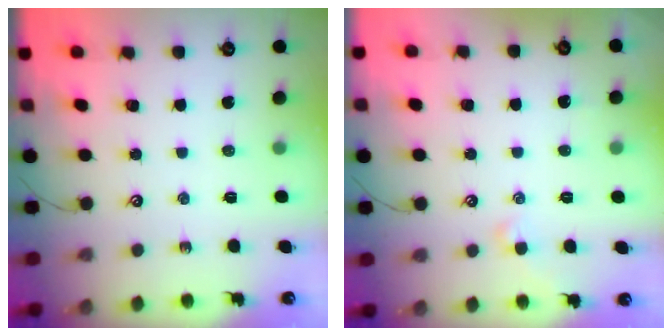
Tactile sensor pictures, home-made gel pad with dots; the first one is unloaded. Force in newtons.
{"total": 0.8, "press": 0.6, "slide": 0.6}